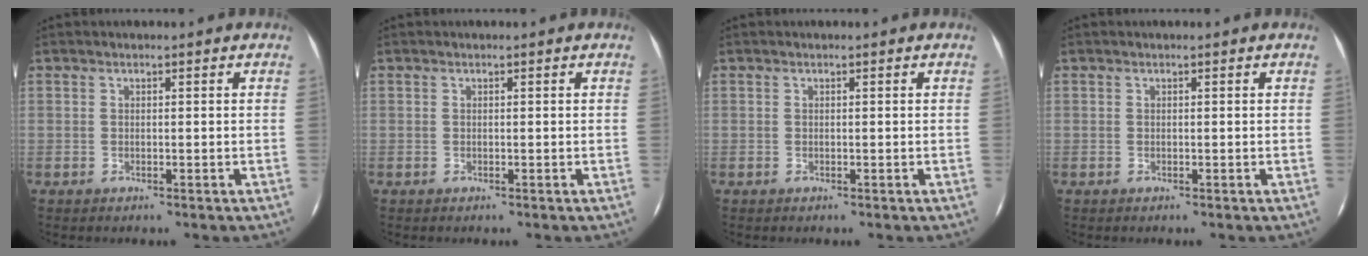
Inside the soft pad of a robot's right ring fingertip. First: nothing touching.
{"total": 0.0}
{"total": 0.0}
{"total": 0.0}